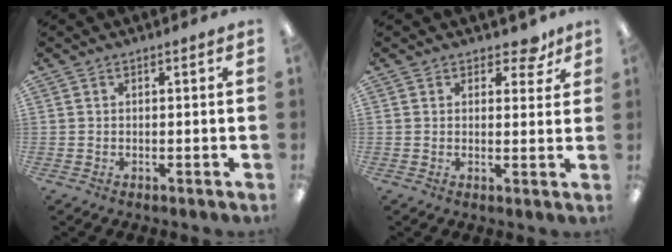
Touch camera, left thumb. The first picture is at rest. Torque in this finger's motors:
{"motor_torque": [-0.09, -0.04, -0.28, 0.11, 0.01]}